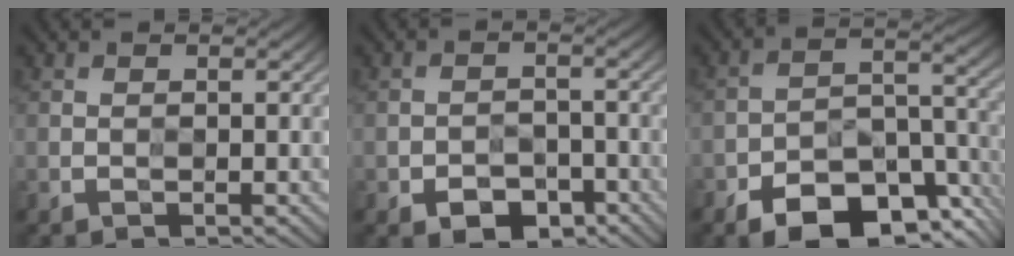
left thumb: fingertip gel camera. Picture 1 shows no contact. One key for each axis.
{"total": 5.1, "fx": -3.0, "fy": 3.0, "fz": 2.8, "tx": -0.042, "ty": -0.005, "tz": -0.052}
{"total": 12.2, "fx": -7.6, "fy": 5.9, "fz": 7.6, "tx": -0.123, "ty": -0.011, "tz": -0.130}